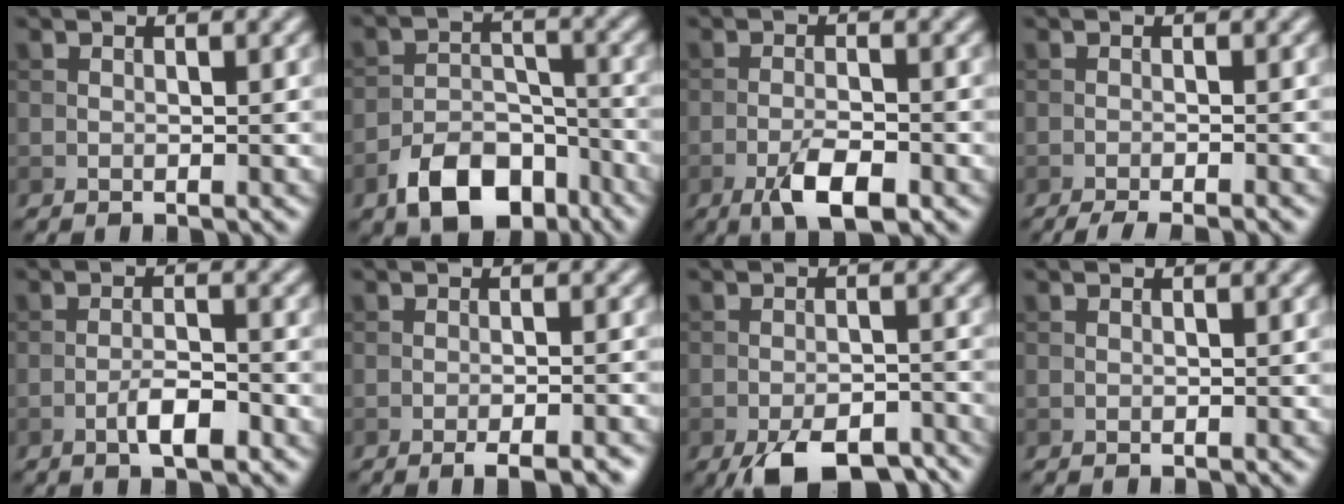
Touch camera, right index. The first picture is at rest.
{"total": 7.0, "force": [-4.6, 3.9, 3.6], "torque": [-0.057, -0.004, -0.080]}
{"total": 4.4, "force": [-2.4, 1.4, 3.4], "torque": [-0.065, -0.003, -0.043]}
{"total": 3.3, "force": [-2.5, 0.5, 2.1], "torque": [-0.030, 0.000, -0.045]}
{"total": 3.1, "force": [-1.6, 0.8, 2.5], "torque": [-0.045, 0.005, -0.031]}
{"total": 3.6, "force": [-2.4, 0.8, 2.6], "torque": [-0.037, 0.001, -0.034]}
{"total": 7.7, "force": [-5.6, 2.7, 4.6], "torque": [-0.065, -0.014, -0.083]}
{"total": 0.0}